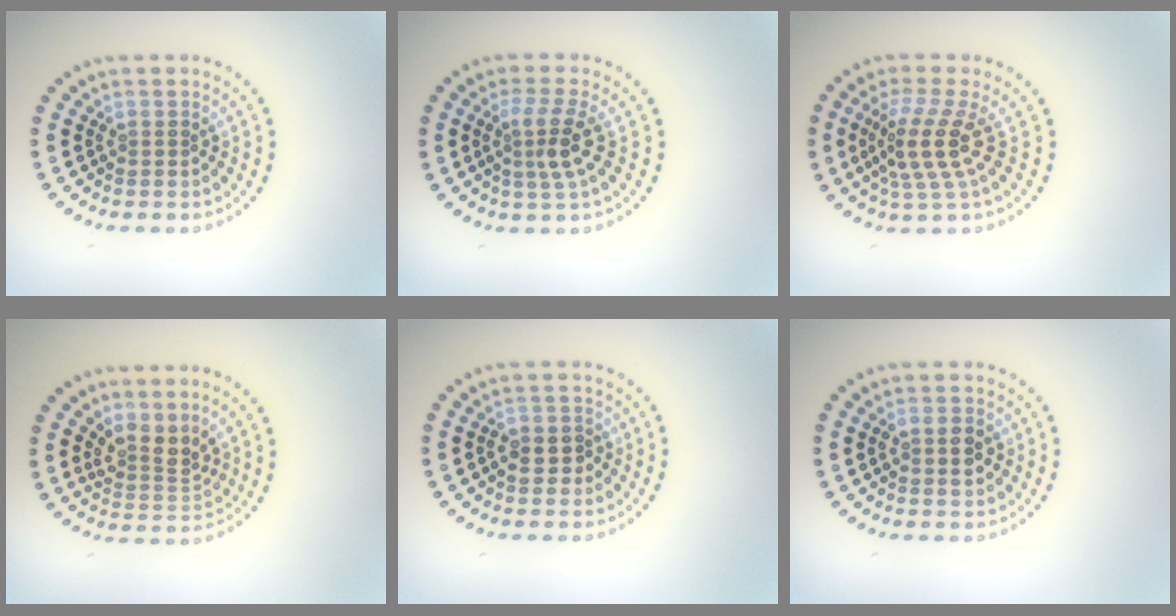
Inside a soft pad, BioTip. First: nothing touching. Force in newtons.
{"total": 2.9, "press": 2.4, "slide": 1.6}
{"total": 4.0, "press": 3.1, "slide": 2.5}
{"total": 2.8, "press": 2.0, "slide": 1.9}
{"total": 2.2, "press": 2.1, "slide": 0.6}
{"total": 2.0, "press": 2.0, "slide": 0.3}